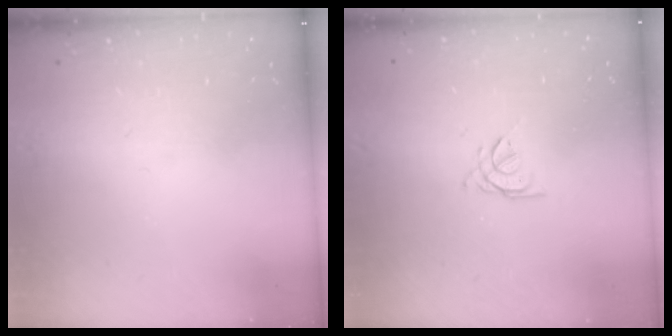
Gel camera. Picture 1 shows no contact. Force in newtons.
{"total": 1.9, "press": 1.8, "slide": 0.5}